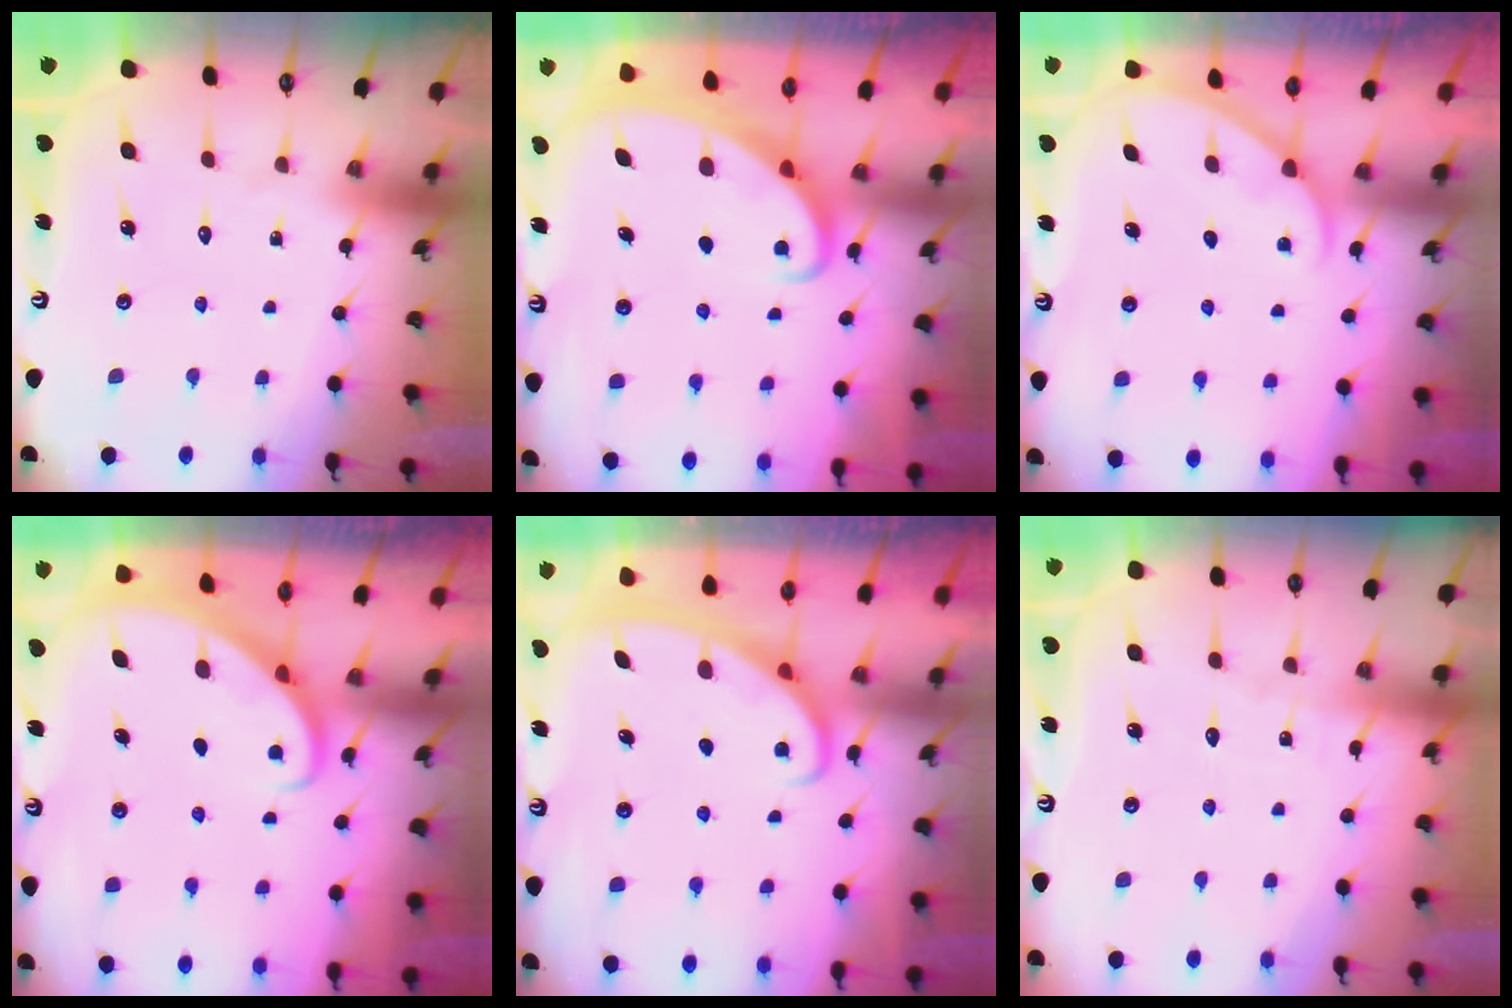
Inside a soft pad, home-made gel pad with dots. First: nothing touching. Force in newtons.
{"total": 2.2, "press": 2.2, "slide": 0.3}
{"total": 2.4, "press": 2.4, "slide": 0.3}
{"total": 2.8, "press": 2.8, "slide": 0.2}
{"total": 3.0, "press": 2.9, "slide": 0.4}
{"total": 2.3, "press": 2.3, "slide": 0.2}